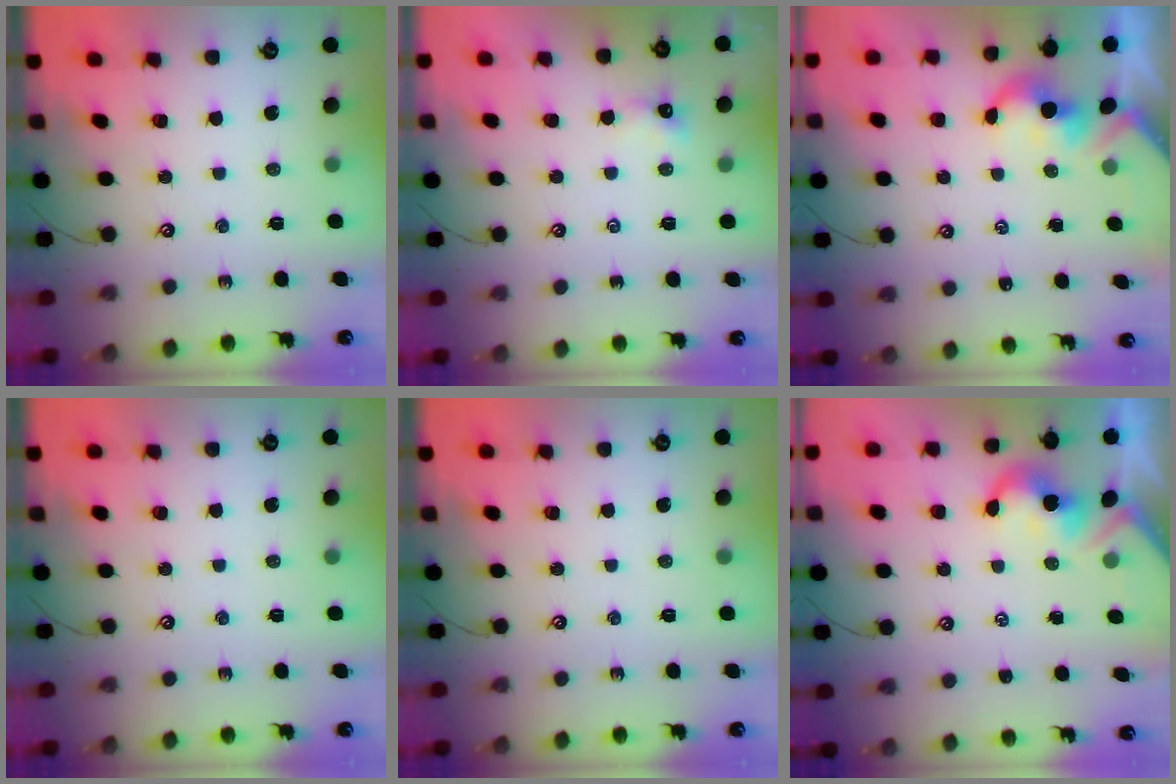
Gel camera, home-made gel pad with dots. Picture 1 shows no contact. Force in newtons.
{"total": 0.8, "press": 0.8, "slide": 0.3}
{"total": 2.3, "press": 2.3, "slide": 0.2}
{"total": 0.0}
{"total": 0.0}
{"total": 2.2, "press": 2.2, "slide": 0.4}